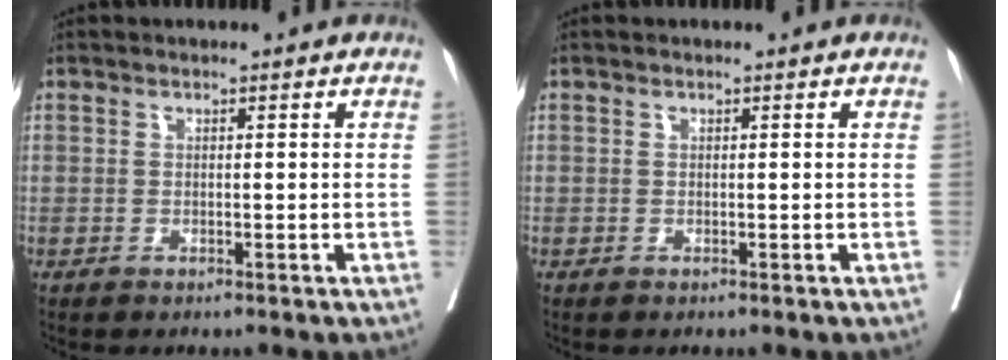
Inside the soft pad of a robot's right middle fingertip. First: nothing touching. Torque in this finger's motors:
{"motor_torque": [0.15, -0.15, -0.12, -0.07]}